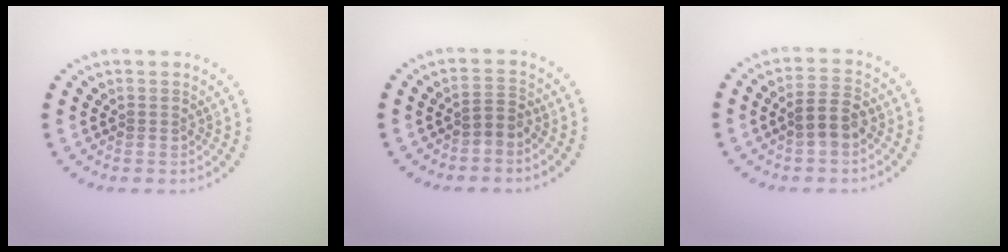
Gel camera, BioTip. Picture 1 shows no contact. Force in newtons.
{"total": 1.7, "press": 1.3, "slide": 1.1}
{"total": 2.8, "press": 2.8, "slide": 0.7}